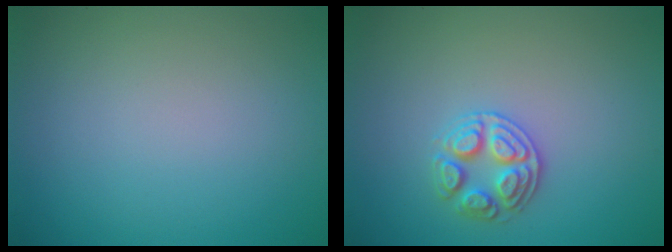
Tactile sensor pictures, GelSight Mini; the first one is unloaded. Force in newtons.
{"total": 2.7, "press": 2.7, "slide": 0.5}